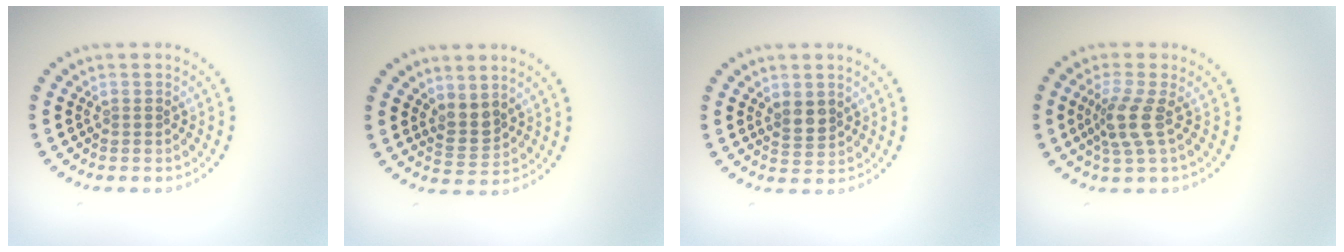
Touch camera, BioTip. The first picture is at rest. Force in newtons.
{"total": 2.1, "press": 1.8, "slide": 1.1}
{"total": 1.9, "press": 1.7, "slide": 0.8}
{"total": 2.9, "press": 2.2, "slide": 1.8}